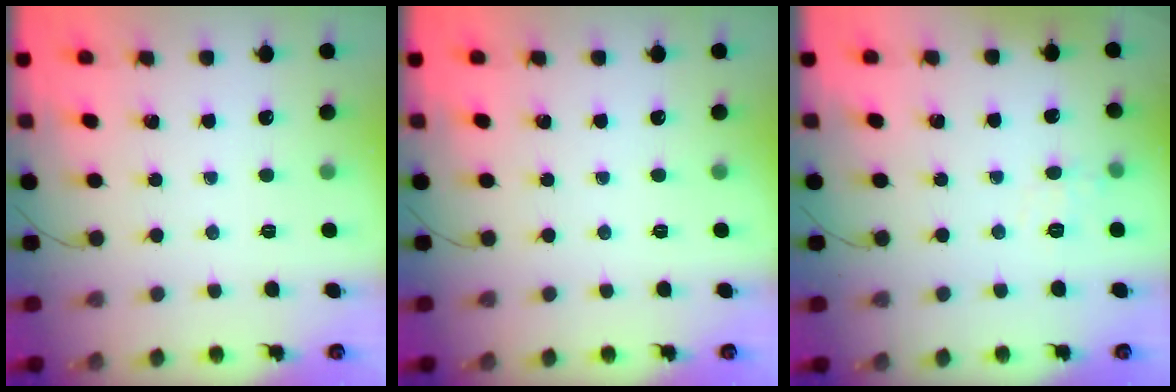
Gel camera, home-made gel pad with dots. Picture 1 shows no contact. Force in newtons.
{"total": 0.0}
{"total": 5.5, "press": 5.3, "slide": 1.4}